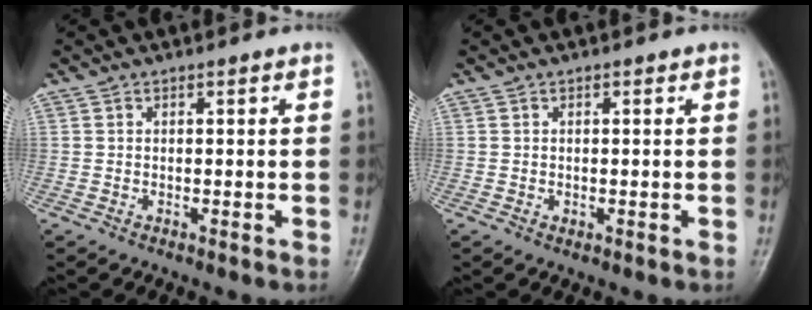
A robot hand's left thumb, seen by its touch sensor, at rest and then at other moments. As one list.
[{"total": 0.6, "force": [0.0, 0.5, 0.3], "torque": [-0.001, 0.000, -0.001]}]